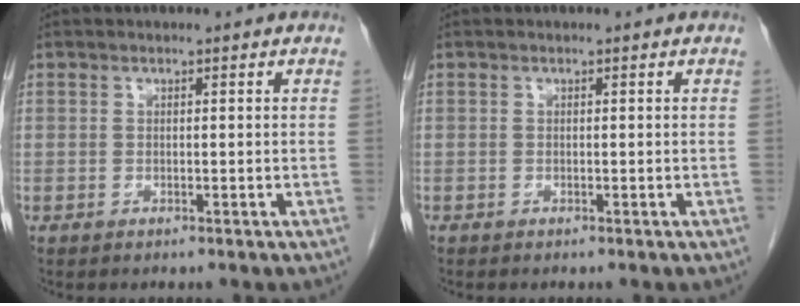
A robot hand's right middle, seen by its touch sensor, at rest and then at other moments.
{"total": 0.0}